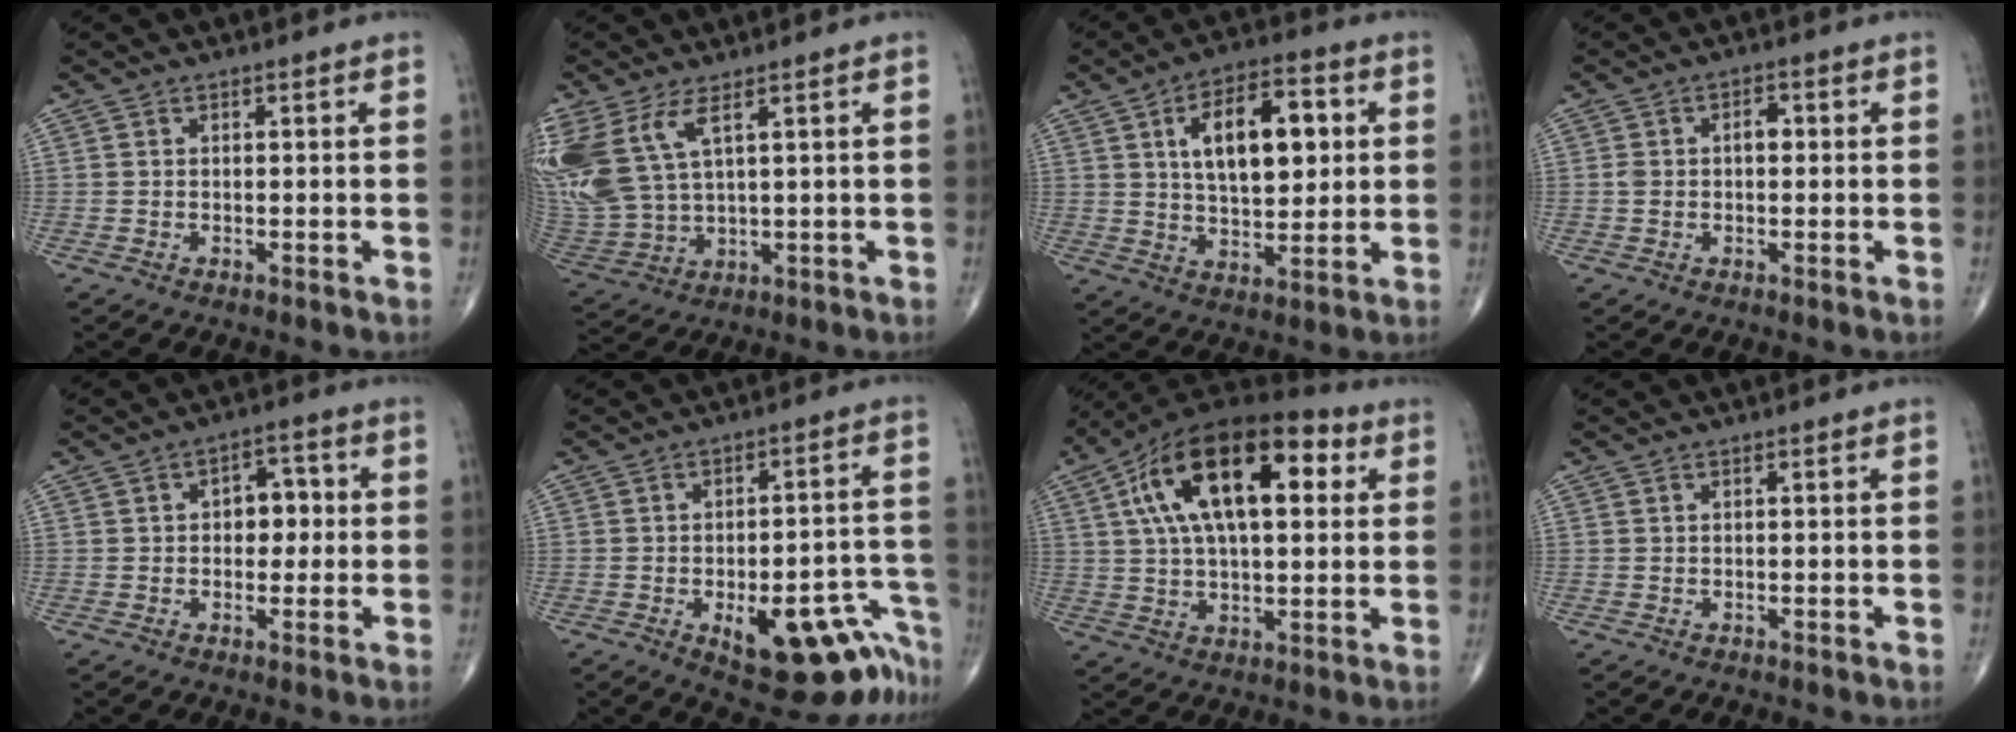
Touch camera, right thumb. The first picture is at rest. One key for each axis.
{"total": 14.7, "fx": 6.0, "fy": 6.9, "fz": 11.5, "tx": -0.285, "ty": -0.017, "tz": 0.136}
{"total": 15.0, "fx": 3.6, "fy": 7.5, "fz": 12.4, "tx": -0.173, "ty": 0.000, "tz": 0.059}
{"total": 3.4, "fx": 0.2, "fy": 2.1, "fz": 2.6, "tx": -0.048, "ty": 0.017, "tz": 0.003}
{"total": 5.9, "fx": 0.4, "fy": 4.0, "fz": 4.3, "tx": -0.031, "ty": 0.012, "tz": 0.001}
{"total": 17.3, "fx": -9.7, "fy": 7.0, "fz": 12.5, "tx": -0.077, "ty": 0.081, "tz": -0.120}
{"total": 22.2, "fx": 6.6, "fy": 10.7, "fz": 18.3, "tx": -0.306, "ty": 0.021, "tz": 0.102}
{"total": 0.0}